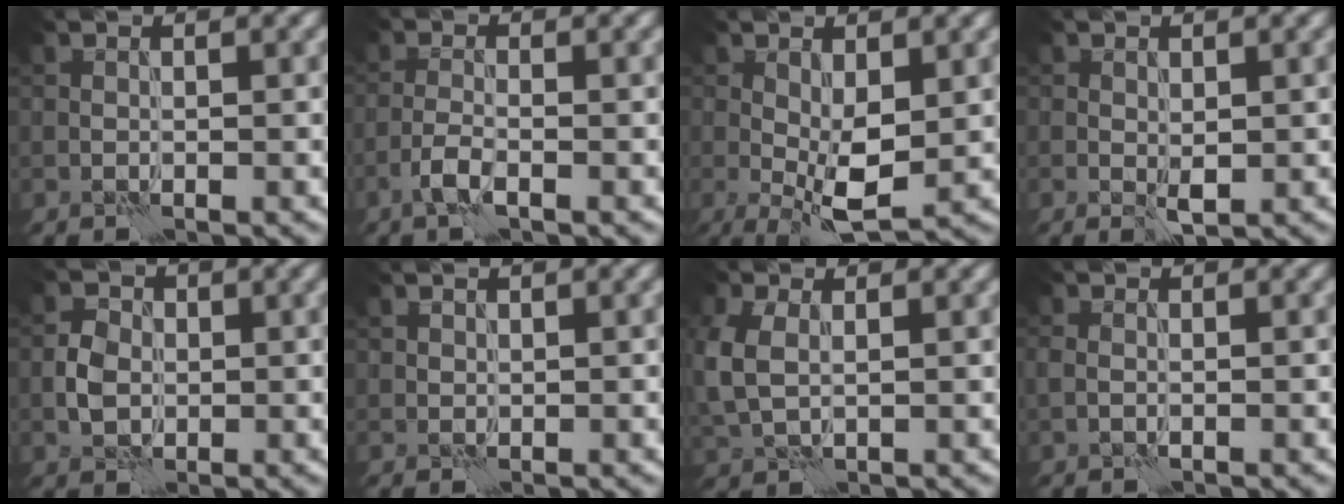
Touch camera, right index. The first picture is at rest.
{"total": 2.1, "force": [-1.1, 0.5, 1.7], "torque": [-0.038, 0.004, -0.029]}
{"total": 4.8, "force": [-0.2, 1.8, 4.4], "torque": [-0.085, -0.005, -0.003]}
{"total": 1.3, "force": [0.0, 0.6, 1.1], "torque": [-0.020, -0.002, 0.003]}
{"total": 2.8, "force": [-0.5, 2.3, 1.6], "torque": [-0.028, 0.001, -0.013]}
{"total": 0.6, "force": [0.4, 0.4, 0.0], "torque": [-0.002, 0.001, 0.009]}
{"total": 4.4, "force": [0.6, 3.0, 3.1], "torque": [-0.094, -0.004, 0.018]}
{"total": 1.0, "force": [0.1, 0.7, 0.7], "torque": [-0.016, -0.003, 0.001]}